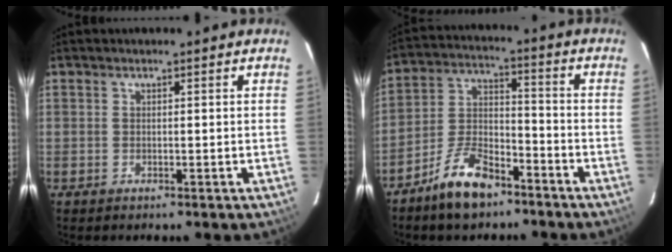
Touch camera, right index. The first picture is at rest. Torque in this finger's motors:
{"motor_torque": [0.38, -0.44, 0.33, 0.08]}